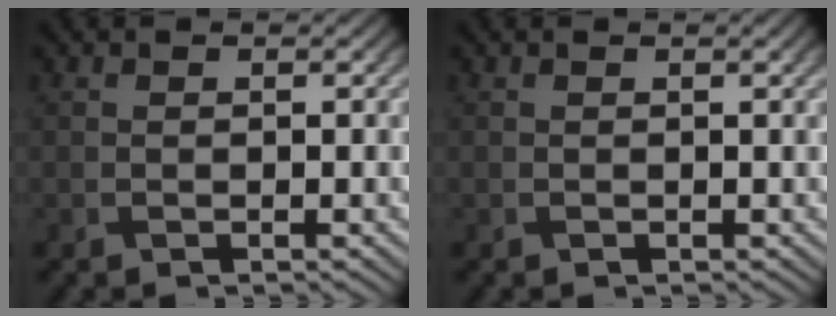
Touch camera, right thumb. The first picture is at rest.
{"total": 0.7, "force": [0.3, 0.1, 0.7], "torque": [-0.010, 0.004, 0.005]}